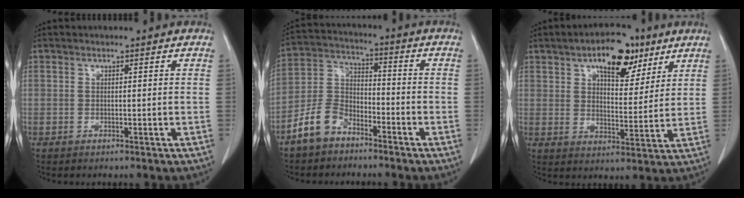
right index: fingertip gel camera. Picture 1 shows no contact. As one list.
[{"total": 8.1, "force": [-5.7, 4.6, 3.4], "torque": [-0.083, 0.011, -0.120]}, {"total": 11.0, "force": [6.4, 4.8, 7.7], "torque": [-0.114, 0.012, 0.098]}]